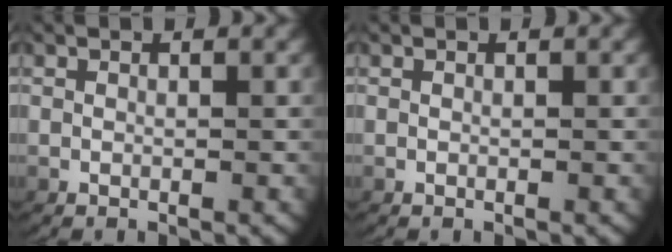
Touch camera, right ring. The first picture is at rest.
{"total": 0.0}